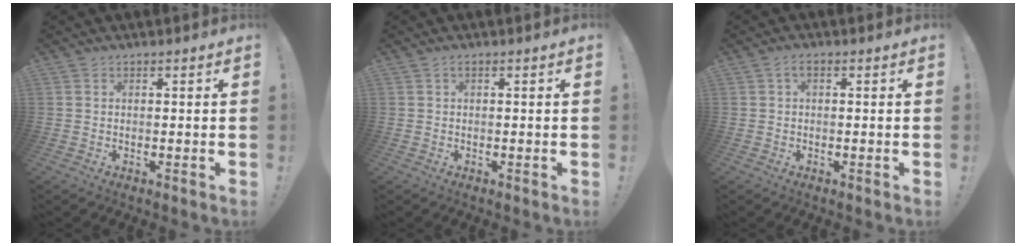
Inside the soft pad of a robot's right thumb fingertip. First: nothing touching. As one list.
[{"total": 0.8, "force": [-0.1, -0.1, 0.8], "torque": [-0.023, 0.002, -0.001]}, {"total": 1.5, "force": [0.0, 0.6, 1.4], "torque": [-0.026, 0.004, -0.002]}]